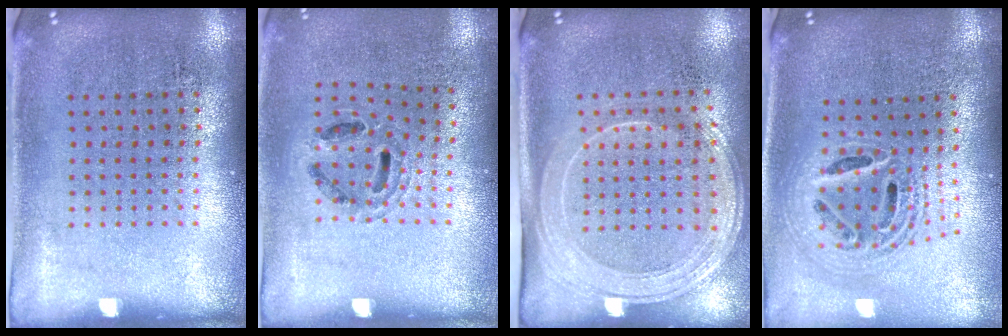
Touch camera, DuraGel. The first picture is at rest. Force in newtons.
{"total": 0.8, "press": 0.8, "slide": 0.2}
{"total": 2.0, "press": 1.7, "slide": 1.1}
{"total": 2.2, "press": 1.7, "slide": 1.4}